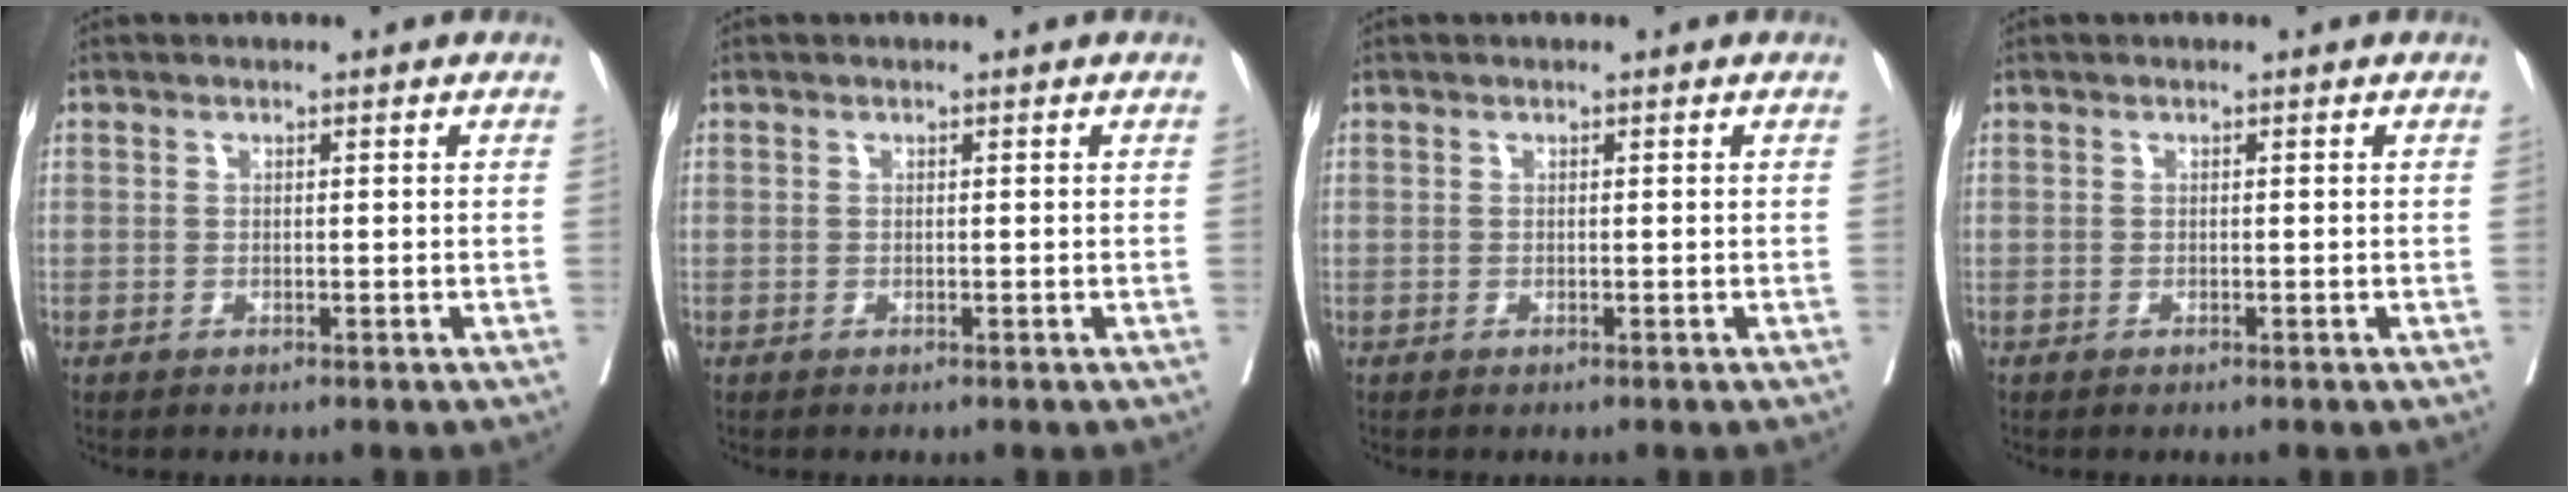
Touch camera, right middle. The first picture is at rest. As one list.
[{"total": 0.0}, {"total": 0.0}, {"total": 0.0}]